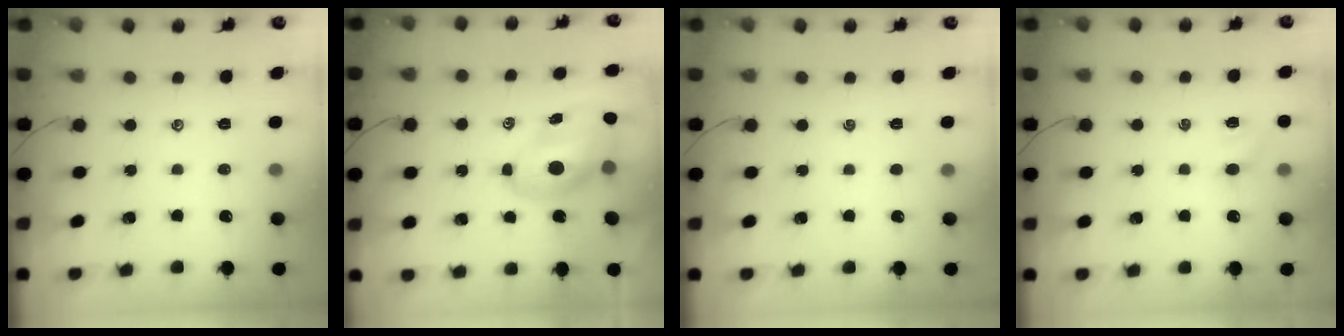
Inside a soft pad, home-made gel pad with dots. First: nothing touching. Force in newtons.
{"total": 9.3, "press": 9.1, "slide": 1.9}
{"total": 0.0}
{"total": 2.3, "press": 2.2, "slide": 0.8}